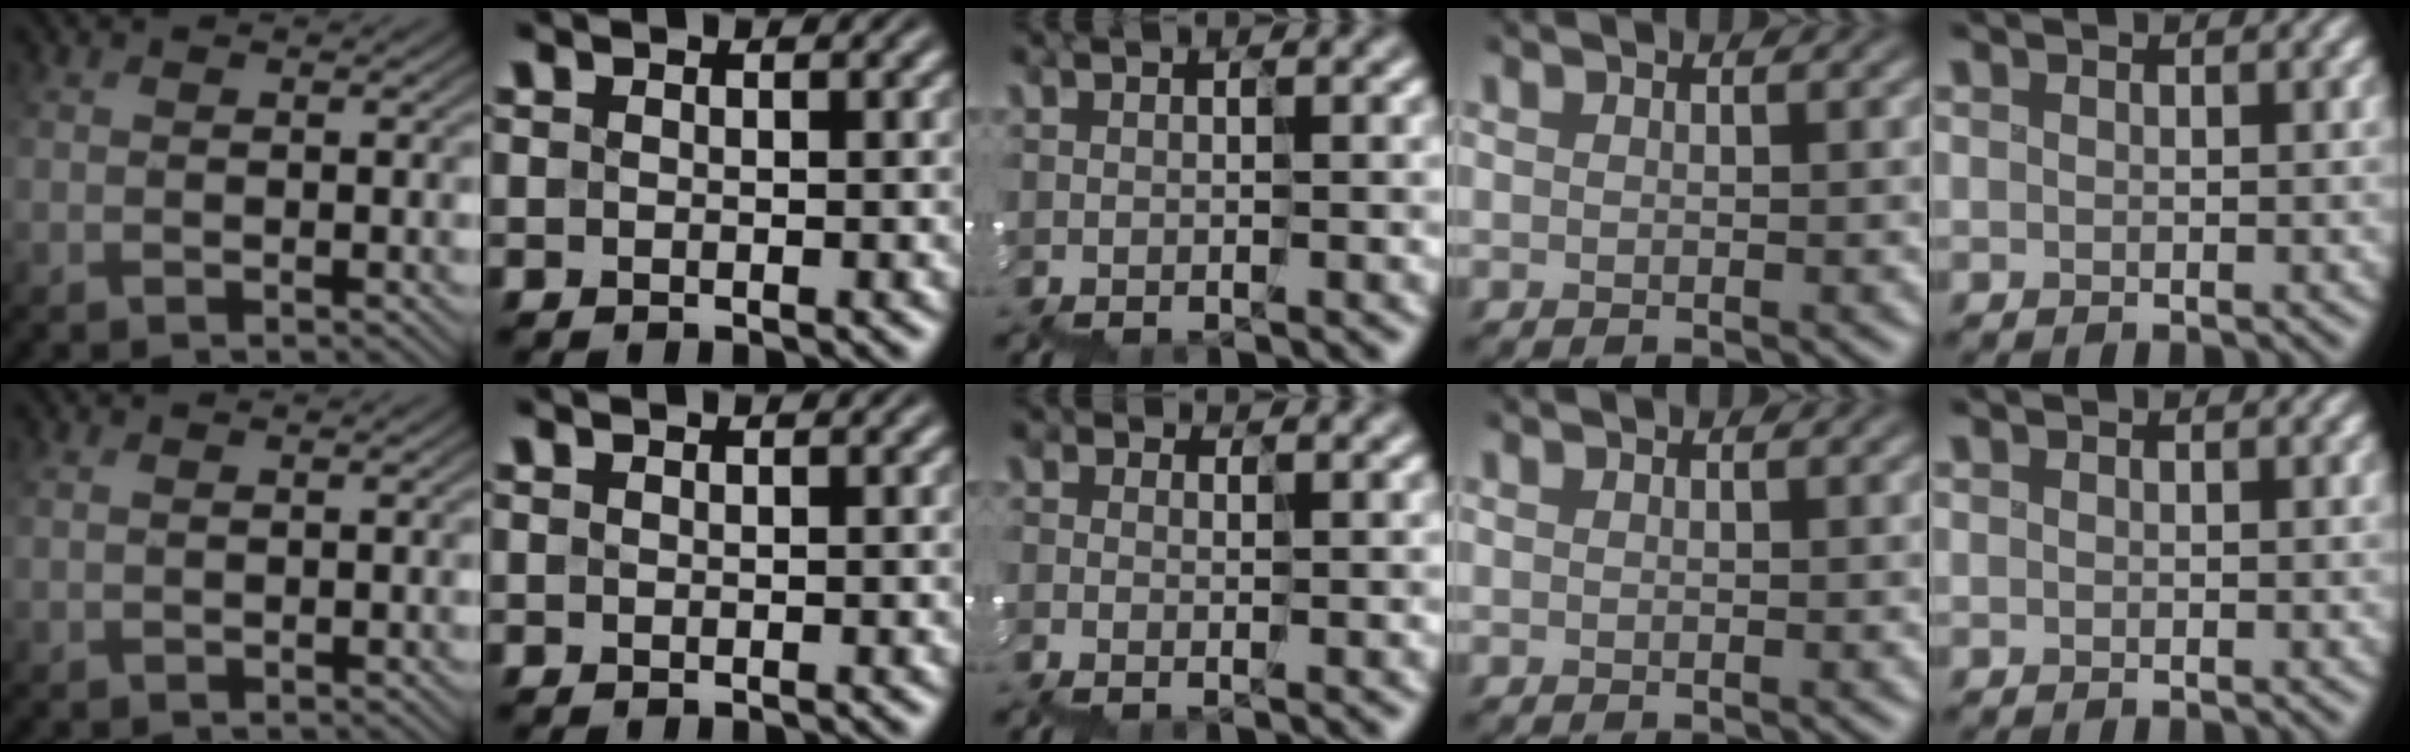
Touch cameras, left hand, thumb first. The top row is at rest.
{"thumb": {"total": 1.4, "force": [1.2, -0.1, -0.6], "torque": [0.012, 0.007, 0.027]}, "middle": {"total": 1.2, "force": [-0.6, -0.5, -0.9], "torque": [0.000, -0.013, -0.012]}}